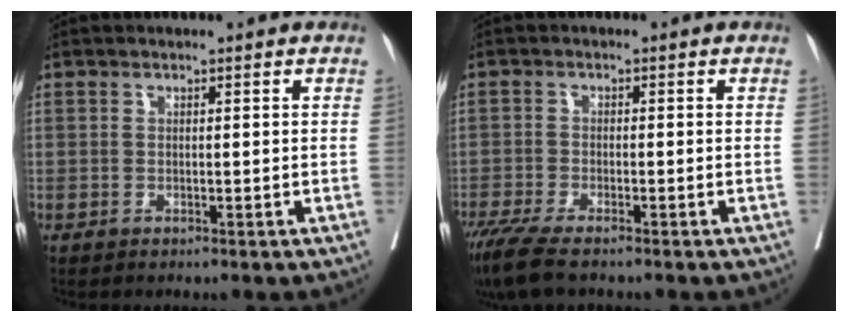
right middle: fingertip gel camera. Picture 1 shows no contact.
{"total": 7.6, "force": [-6.0, 1.1, 4.6], "torque": [-0.083, -0.020, -0.105]}